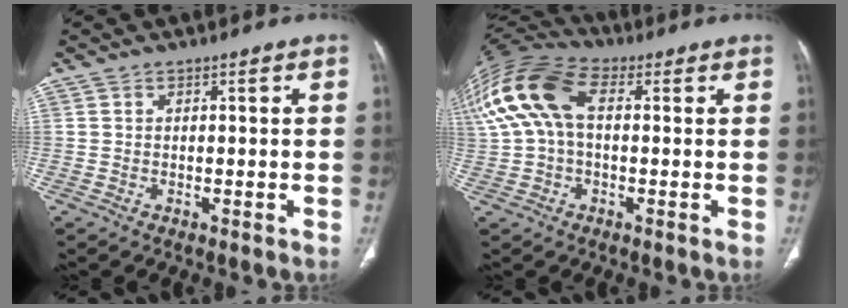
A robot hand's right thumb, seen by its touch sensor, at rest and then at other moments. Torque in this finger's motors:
{"motor_torque": [-0.70, 1.70, 1.62, -0.08, 0.29]}